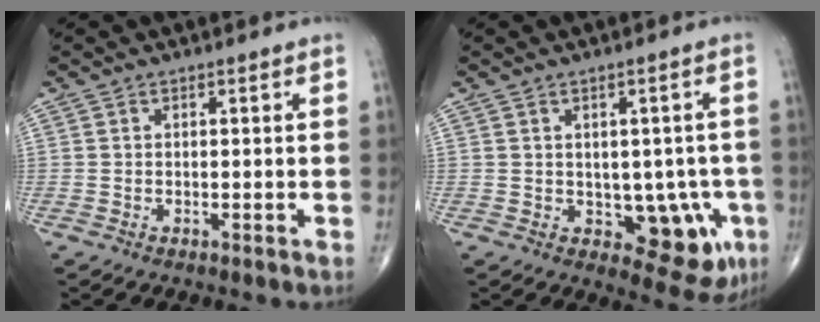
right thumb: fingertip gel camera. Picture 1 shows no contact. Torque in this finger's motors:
{"motor_torque": [-0.02, 0.37, 0.31, 0.29, 0.09]}